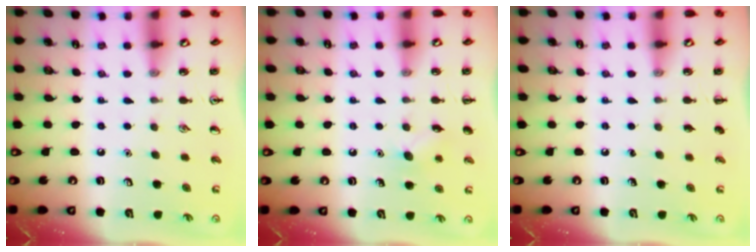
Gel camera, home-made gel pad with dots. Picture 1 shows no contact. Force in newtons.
{"total": 7.1, "press": 7.0, "slide": 1.5}
{"total": 0.0}